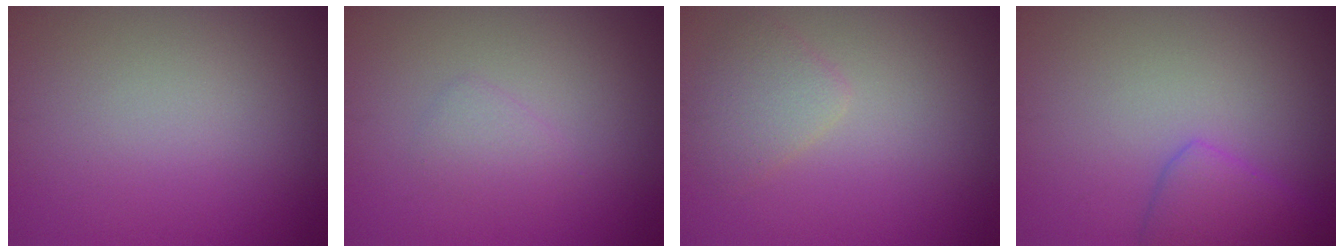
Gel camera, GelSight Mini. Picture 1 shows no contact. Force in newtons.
{"total": 1.1, "press": 1.1, "slide": 0.1}
{"total": 2.2, "press": 2.2, "slide": 0.2}
{"total": 2.8, "press": 2.7, "slide": 0.2}